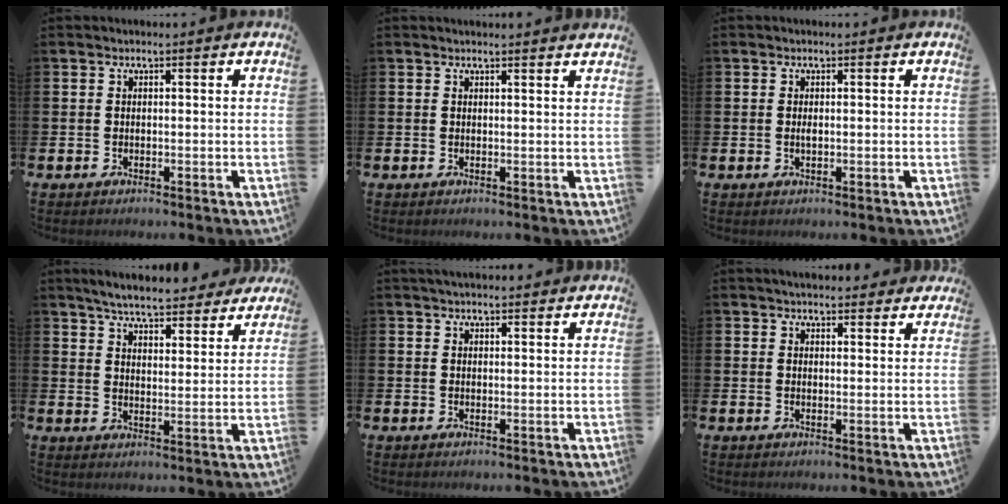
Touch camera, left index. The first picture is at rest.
{"total": 1.0, "force": [1.0, -0.1, 0.1], "torque": [0.011, -0.008, 0.016]}
{"total": 0.7, "force": [0.1, 0.3, 0.7], "torque": [-0.006, -0.002, 0.000]}
{"total": 6.1, "force": [5.9, 0.7, 1.4], "torque": [-0.034, -0.040, 0.099]}
{"total": 2.2, "force": [2.1, 0.4, 0.3], "torque": [0.002, -0.009, 0.036]}
{"total": 3.2, "force": [3.2, 0.5, 0.2], "torque": [0.006, -0.018, 0.055]}